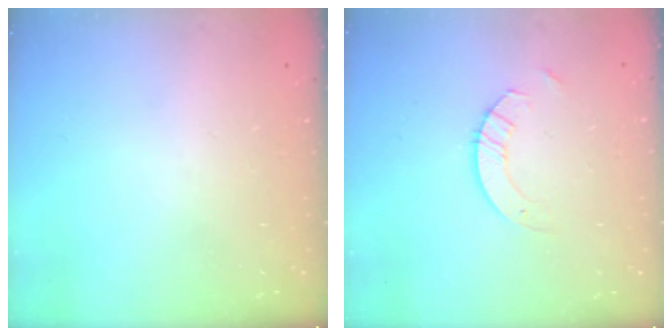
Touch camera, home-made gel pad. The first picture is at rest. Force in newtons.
{"total": 4.0, "press": 4.0, "slide": 0.4}